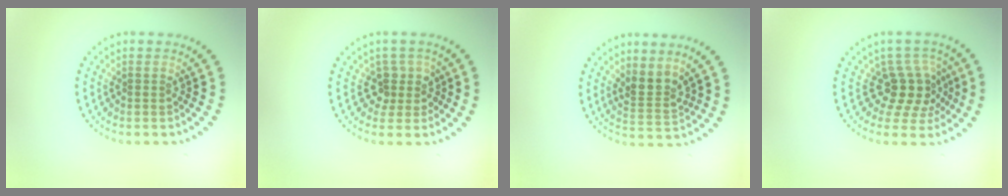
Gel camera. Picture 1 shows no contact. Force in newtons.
{"total": 2.2, "press": 1.7, "slide": 1.4}
{"total": 2.6, "press": 1.9, "slide": 1.8}
{"total": 3.7, "press": 2.7, "slide": 2.5}